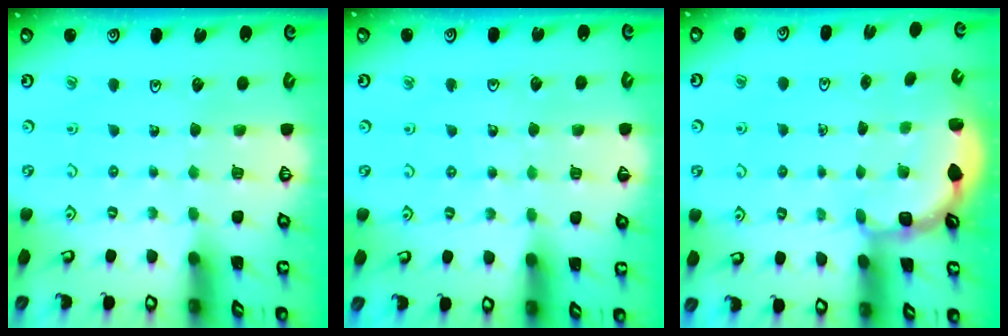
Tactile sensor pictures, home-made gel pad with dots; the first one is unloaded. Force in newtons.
{"total": 4.4, "press": 3.8, "slide": 2.2}
{"total": 3.0, "press": 2.6, "slide": 1.5}